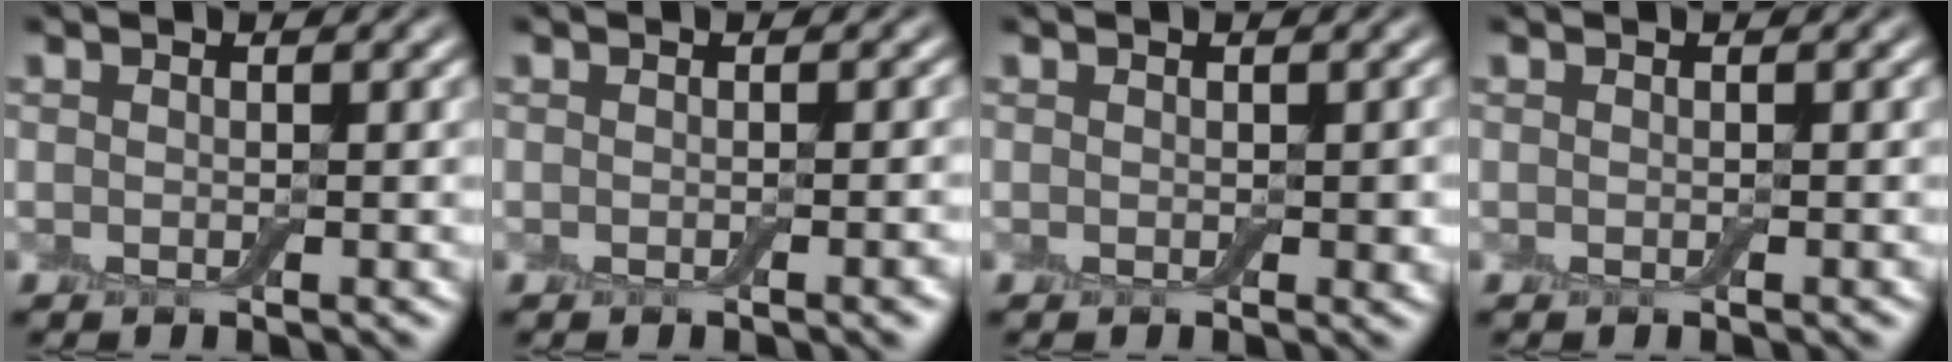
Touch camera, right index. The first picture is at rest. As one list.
[{"total": 1.5, "force": [-0.5, 0.3, 1.4], "torque": [-0.012, 0.001, -0.006]}, {"total": 0.9, "force": [0.1, 0.6, 0.6], "torque": [-0.006, -0.002, 0.000]}, {"total": 0.0}]